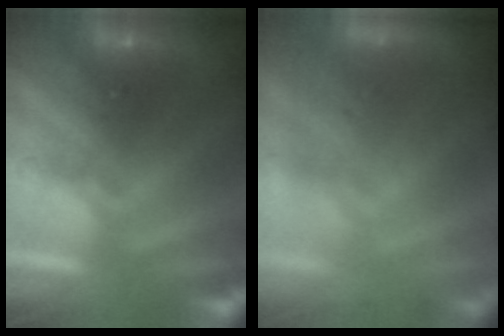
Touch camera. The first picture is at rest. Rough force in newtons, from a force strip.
{"total": 9.8}